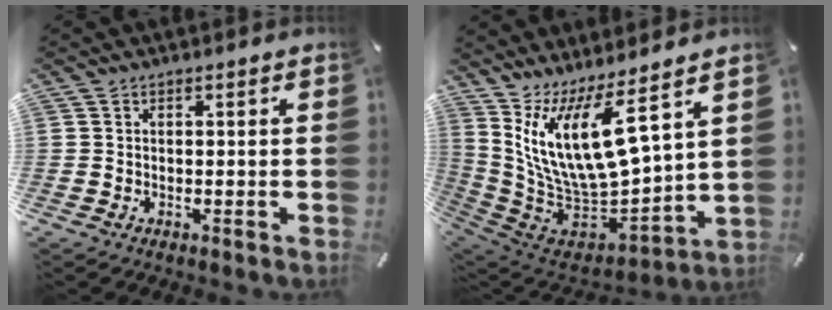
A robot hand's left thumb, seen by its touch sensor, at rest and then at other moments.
{"total": 18.5, "force": [8.1, 7.1, 15.0], "torque": [-0.313, -0.078, 0.139]}